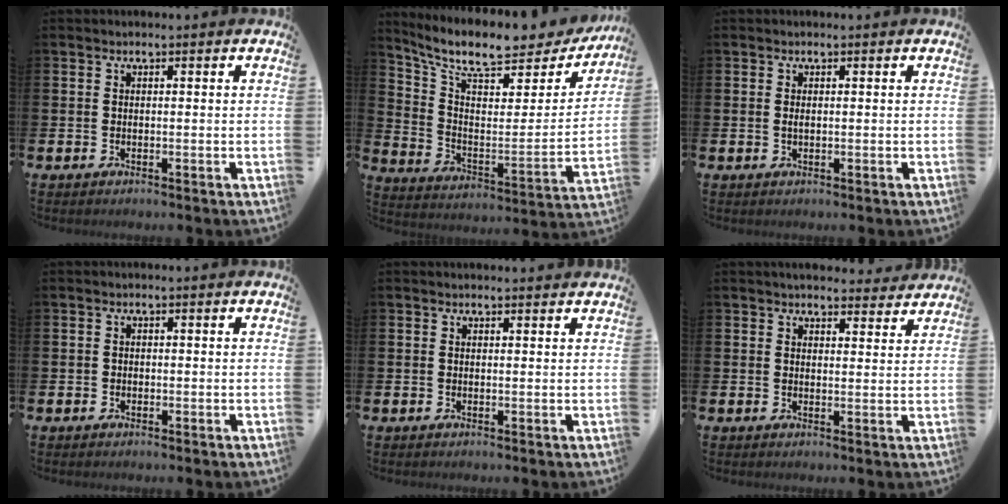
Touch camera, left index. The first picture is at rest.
{"total": 9.8, "force": [8.3, 2.8, 4.5], "torque": [-0.112, -0.058, 0.138]}
{"total": 0.7, "force": [0.1, 0.3, 0.6], "torque": [-0.011, 0.001, 0.000]}
{"total": 0.6, "force": [-0.2, 0.6, 0.2], "torque": [-0.002, 0.005, -0.006]}
{"total": 0.7, "force": [0.7, 0.1, 0.1], "torque": [0.013, -0.006, 0.010]}
{"total": 3.8, "force": [3.7, 0.8, 0.2], "torque": [0.005, -0.021, 0.064]}